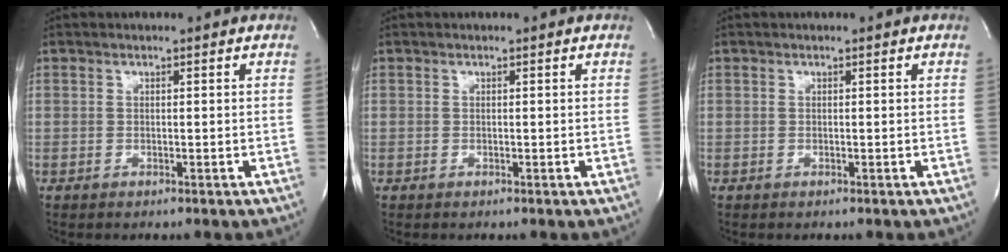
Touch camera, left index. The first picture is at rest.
{"total": 0.0}
{"total": 0.0}